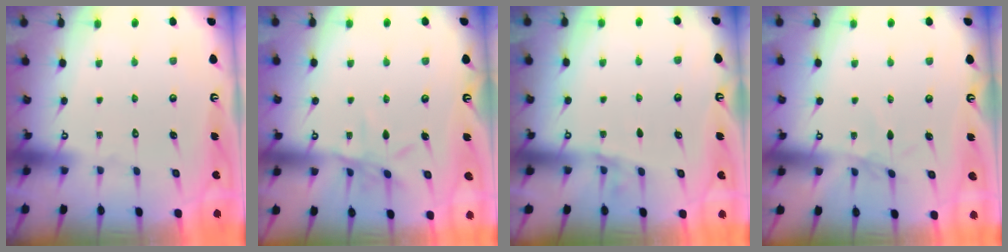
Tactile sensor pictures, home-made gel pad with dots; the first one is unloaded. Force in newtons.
{"total": 7.5, "press": 7.5, "slide": 0.4}
{"total": 3.0, "press": 3.0, "slide": 0.4}
{"total": 1.7, "press": 1.7, "slide": 0.4}